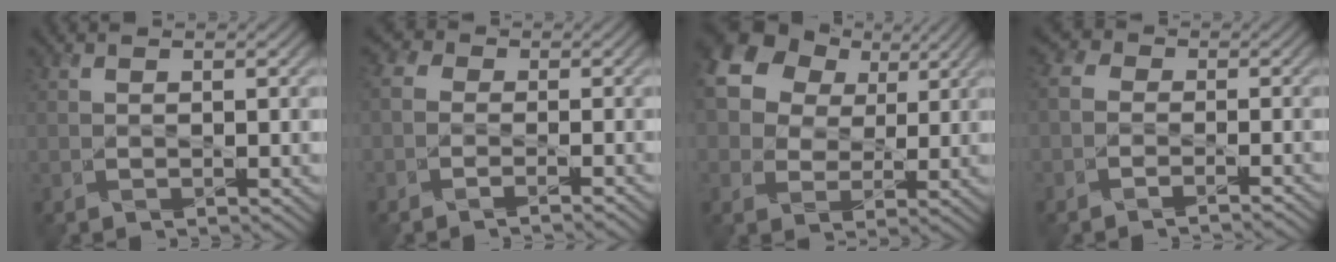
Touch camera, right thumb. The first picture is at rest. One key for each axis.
{"total": 3.2, "fx": -1.6, "fy": 2.3, "fz": 1.7, "tx": -0.028, "ty": 0.002, "tz": -0.038}
{"total": 14.8, "fx": 6.8, "fy": 11.0, "fz": 7.2, "tx": -0.213, "ty": 0.049, "tz": 0.128}
{"total": 3.2, "fx": -1.9, "fy": 2.3, "fz": 1.3, "tx": -0.020, "ty": 0.000, "tz": -0.046}